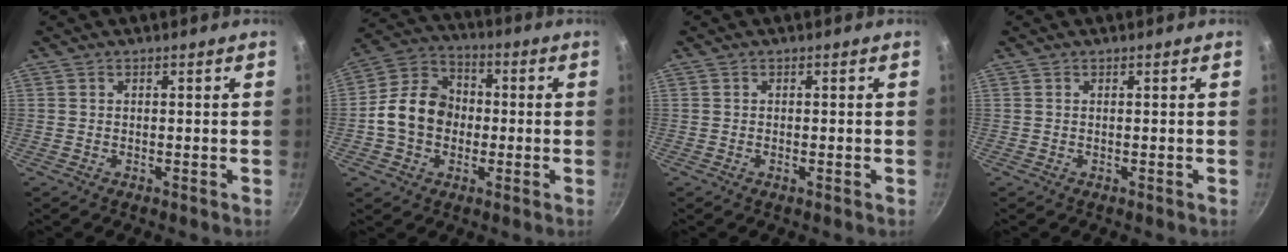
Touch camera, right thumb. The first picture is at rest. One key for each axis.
{"total": 12.6, "fx": -1.2, "fy": 10.1, "fz": 7.4, "tx": -0.098, "ty": 0.030, "tz": -0.040}
{"total": 0.6, "fx": -0.2, "fy": 0.2, "fz": 0.6, "tx": -0.012, "ty": 0.002, "tz": -0.006}
{"total": 0.0}